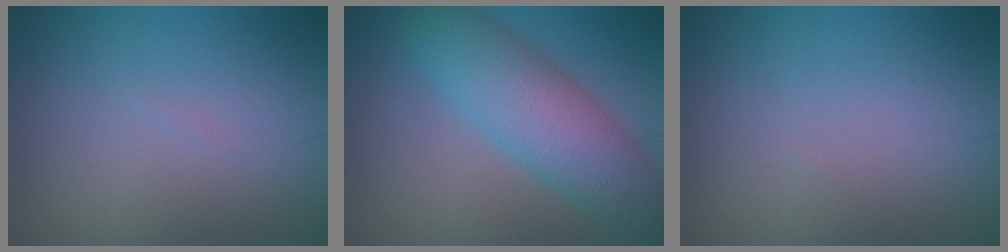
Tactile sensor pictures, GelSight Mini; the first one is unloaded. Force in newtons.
{"total": 6.7, "press": 6.7, "slide": 0.2}
{"total": 0.0}